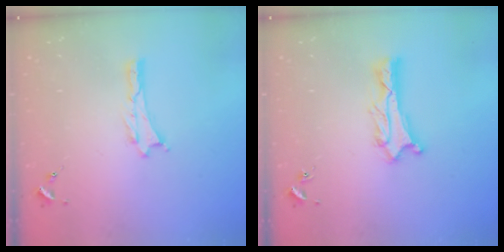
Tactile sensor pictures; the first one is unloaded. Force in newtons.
{"total": 1.2, "press": 1.1, "slide": 0.1}